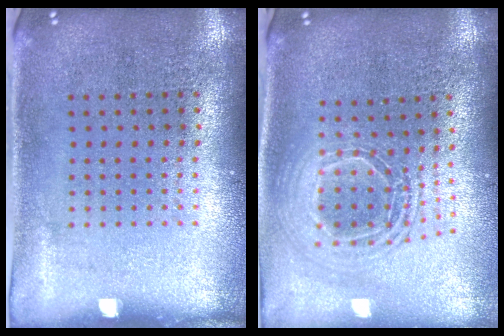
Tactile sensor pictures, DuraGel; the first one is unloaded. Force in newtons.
{"total": 1.9, "press": 1.5, "slide": 1.2}